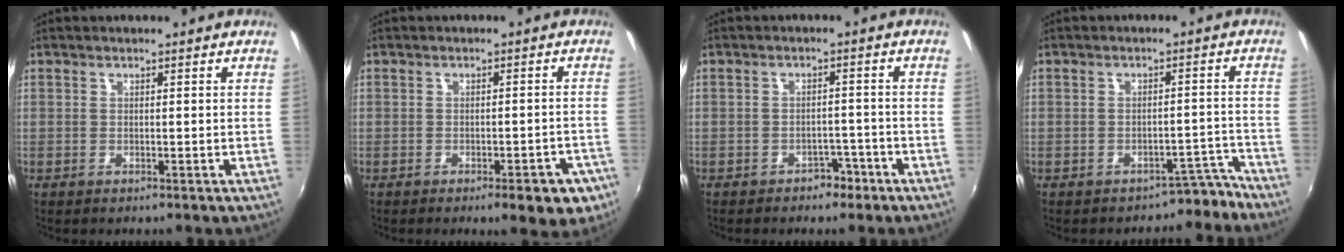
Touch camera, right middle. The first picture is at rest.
{"total": 6.6, "force": [-4.0, 2.7, 4.5], "torque": [-0.059, 0.003, -0.039]}
{"total": 3.4, "force": [-2.5, 2.1, 1.0], "torque": [-0.023, 0.007, -0.030]}
{"total": 4.6, "force": [-4.1, 2.1, 0.0], "torque": [0.017, 0.040, -0.046]}